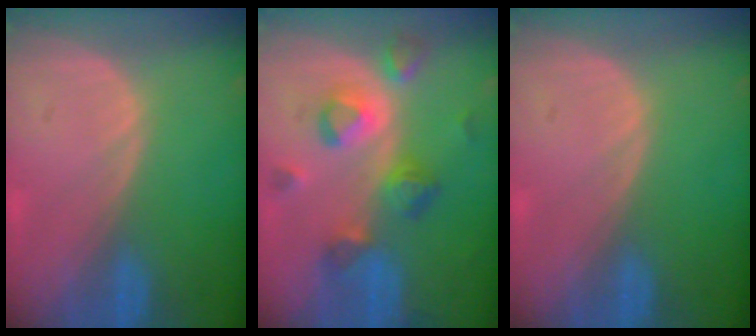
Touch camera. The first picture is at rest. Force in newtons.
{"total": 8.0, "press": 7.7, "slide": 2.4}
{"total": 0.0}